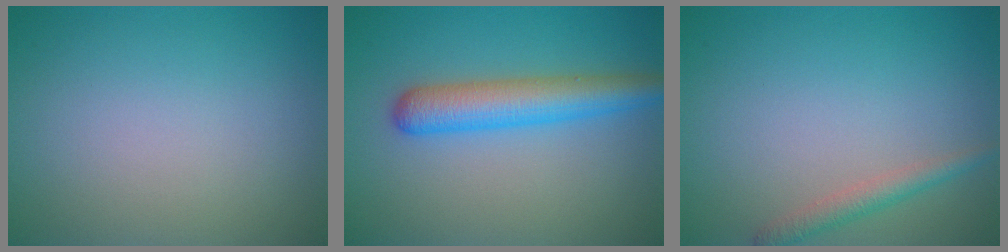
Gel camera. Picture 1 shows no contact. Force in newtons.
{"total": 4.8, "press": 4.8, "slide": 0.2}
{"total": 1.8, "press": 1.8, "slide": 0.1}